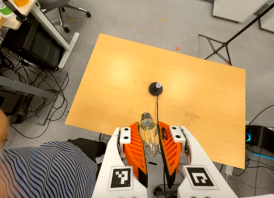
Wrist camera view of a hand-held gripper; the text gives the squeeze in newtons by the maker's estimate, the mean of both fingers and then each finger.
{"total": 21.5, "left": 24.7, "right": 18.2}